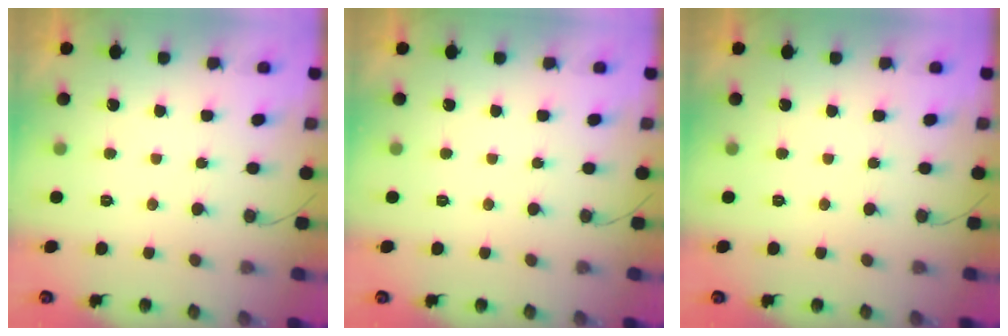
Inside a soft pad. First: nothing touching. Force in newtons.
{"total": 0.0}
{"total": 0.0}